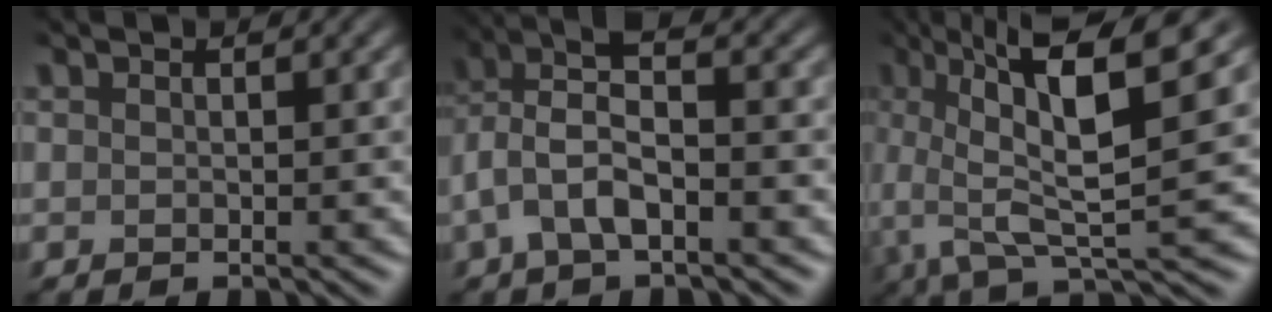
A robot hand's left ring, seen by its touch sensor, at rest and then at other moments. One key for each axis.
{"total": 4.6, "fx": -0.8, "fy": 2.2, "fz": 4.0, "tx": -0.092, "ty": 0.012, "tz": -0.021}
{"total": 10.0, "fx": 2.3, "fy": 2.5, "fz": 9.4, "tx": -0.150, "ty": 0.010, "tz": 0.038}